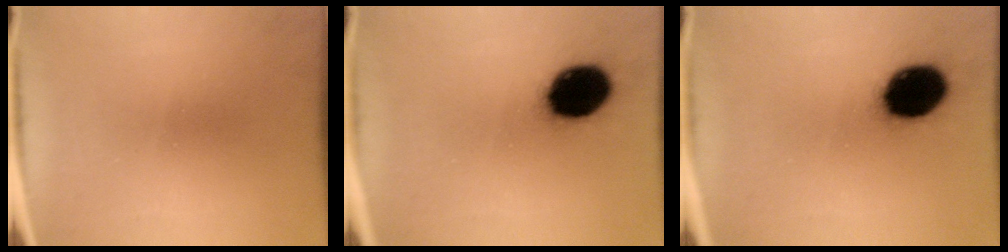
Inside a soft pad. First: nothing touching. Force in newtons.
{"total": 15.6}
{"total": 15.6}